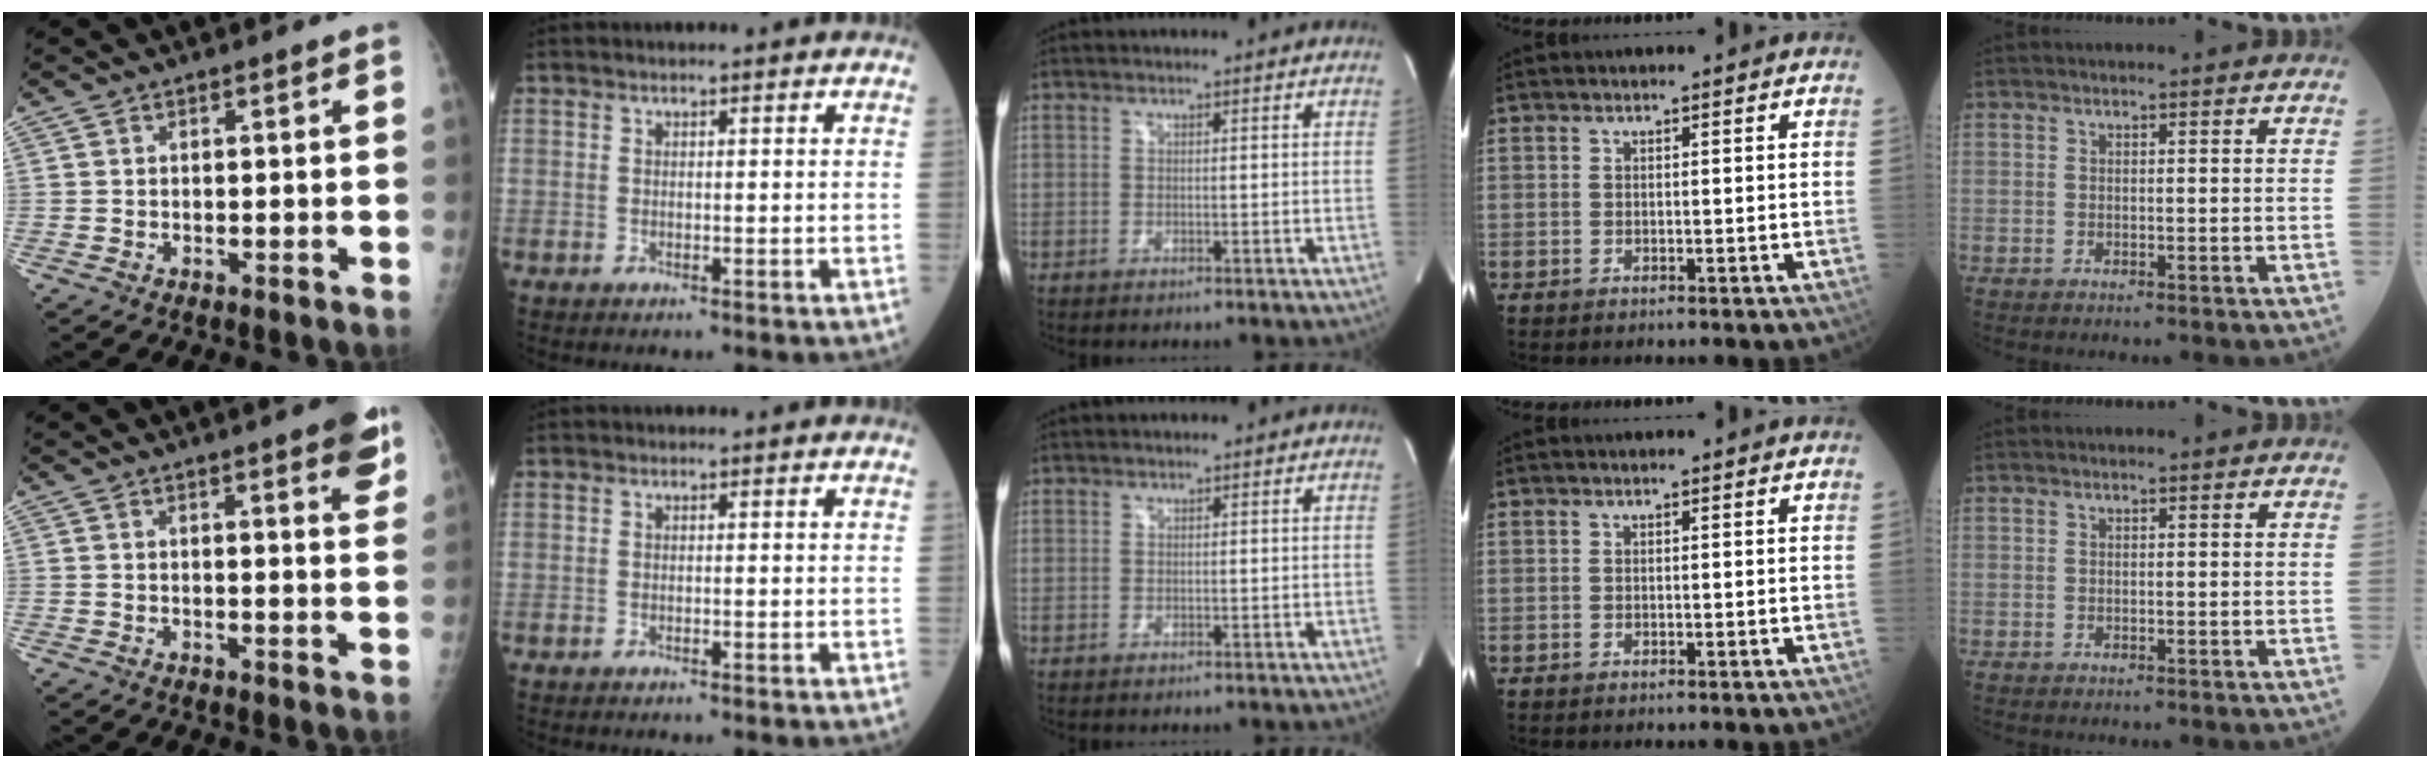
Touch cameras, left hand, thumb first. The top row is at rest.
{"thumb": {"total": 6.8, "force": [3.9, 1.4, 5.3], "torque": [-0.053, -0.014, 0.045]}, "middle": {"total": 0.8, "force": [0.7, 0.4, 0.0], "torque": [0.001, 0.002, 0.011]}}